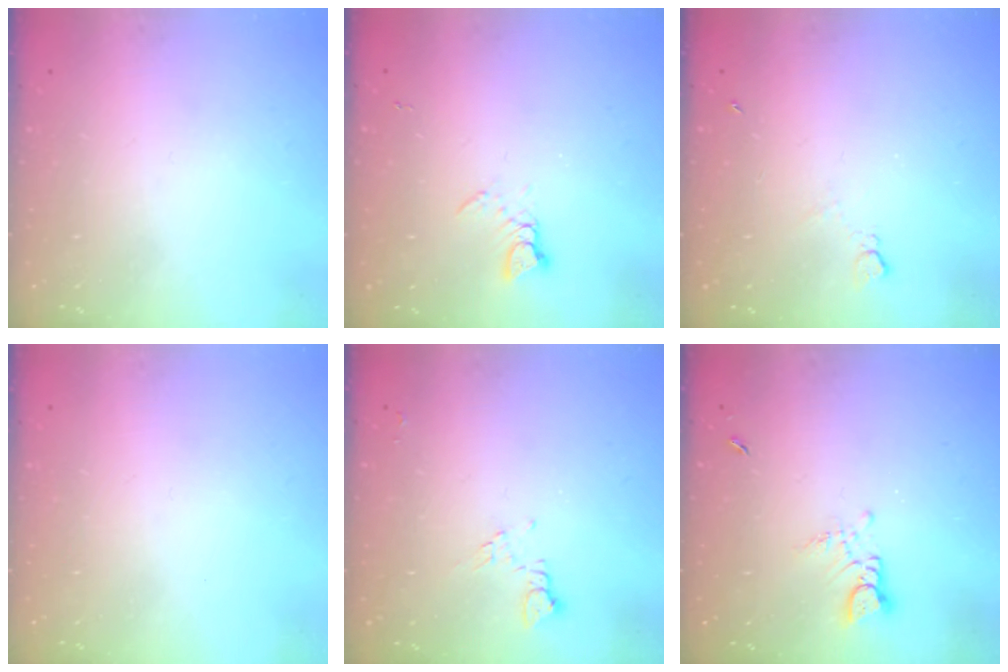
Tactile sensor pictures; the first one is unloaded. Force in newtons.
{"total": 2.6, "press": 2.6, "slide": 0.3}
{"total": 5.0, "press": 5.0, "slide": 0.6}
{"total": 0.0}
{"total": 5.9, "press": 5.9, "slide": 0.8}
{"total": 2.7, "press": 2.7, "slide": 0.3}